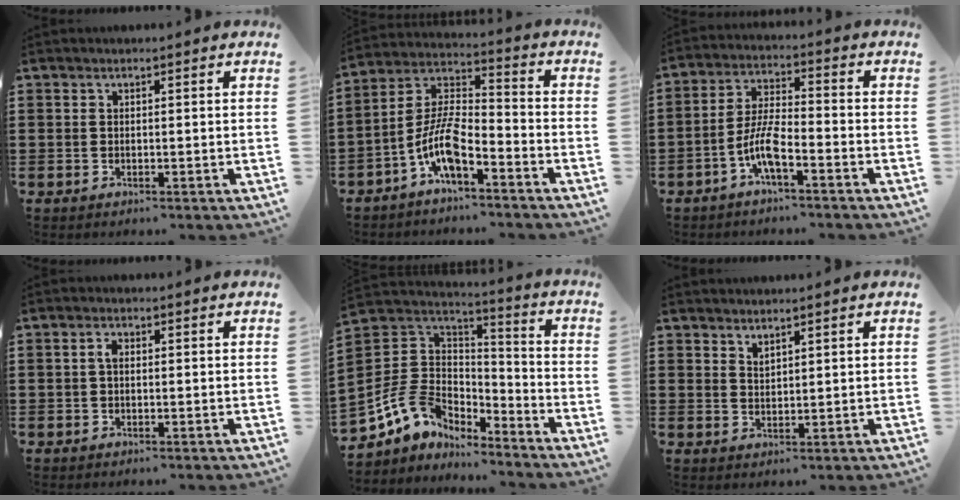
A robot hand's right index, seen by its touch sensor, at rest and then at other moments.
{"total": 8.6, "force": [-5.2, 2.6, 6.3], "torque": [-0.159, -0.019, -0.107]}
{"total": 6.8, "force": [-3.8, 1.5, 5.5], "torque": [-0.135, -0.013, -0.075]}
{"total": 1.6, "force": [0.0, 0.8, 1.4], "torque": [-0.028, 0.005, -0.002]}
{"total": 8.8, "force": [-3.5, 7.4, 3.3], "torque": [-0.112, 0.004, -0.067]}
{"total": 1.6, "force": [1.6, 0.4, 0.1], "torque": [-0.004, 0.003, 0.031]}